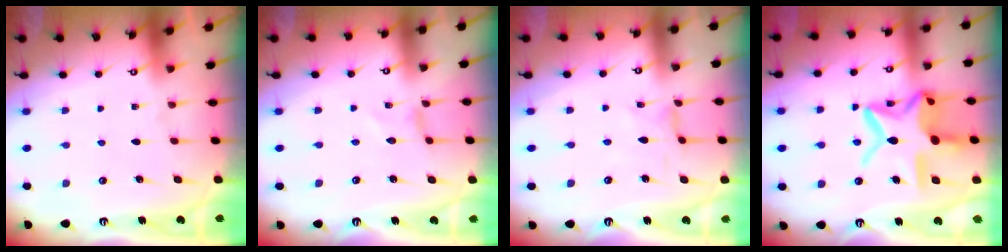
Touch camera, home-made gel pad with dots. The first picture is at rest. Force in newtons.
{"total": 0.0}
{"total": 0.0}
{"total": 18.2, "press": 18.1, "slide": 1.3}